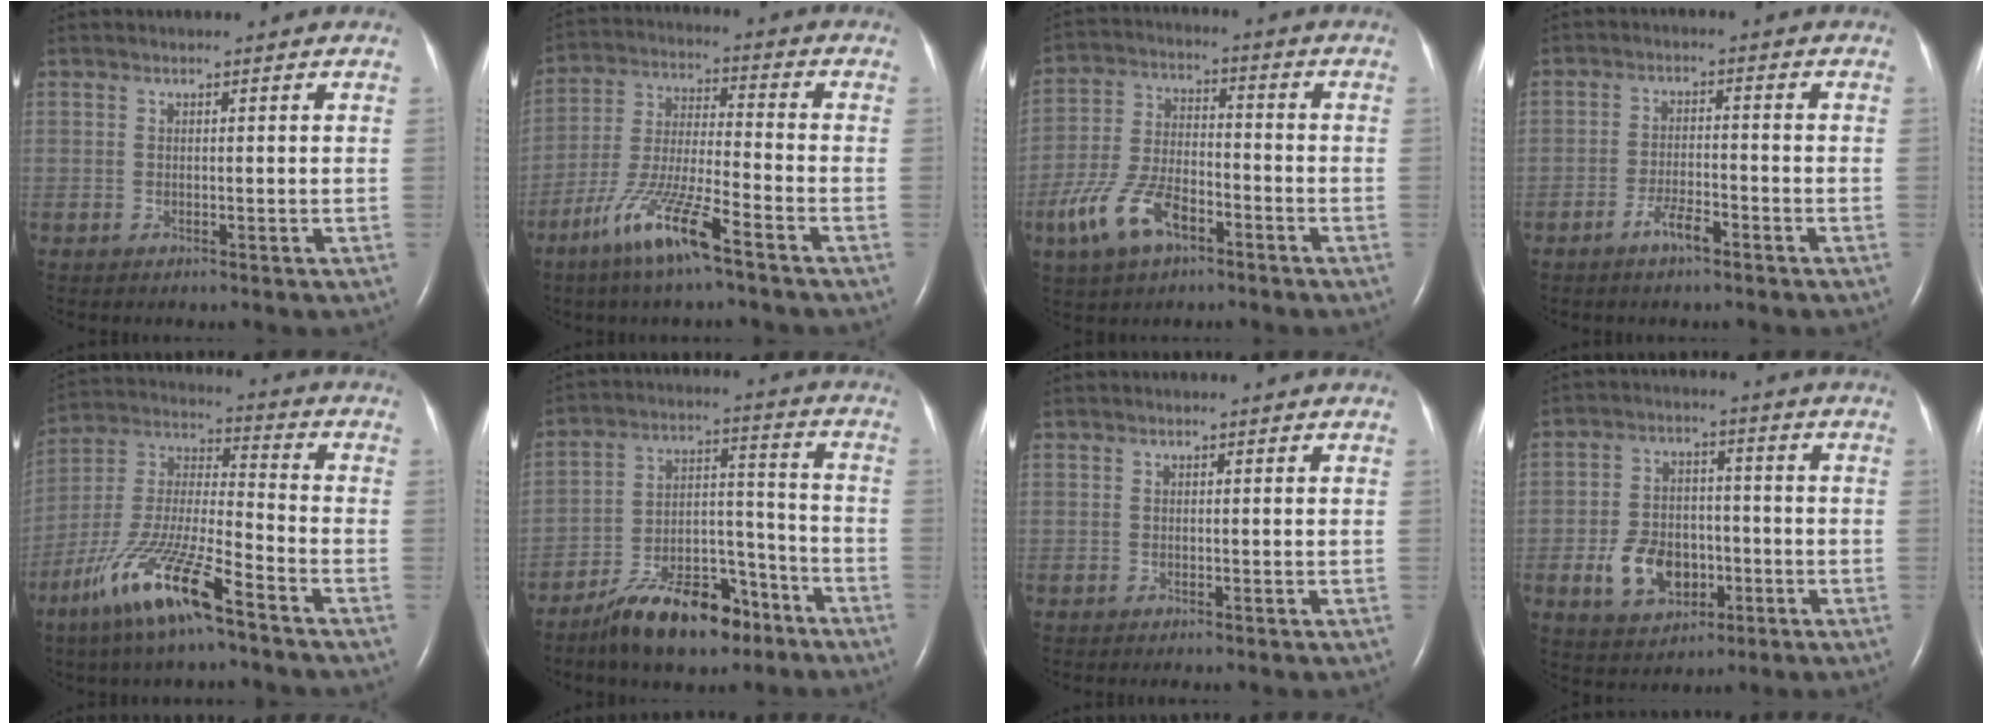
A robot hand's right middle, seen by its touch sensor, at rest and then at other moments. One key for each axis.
{"total": 11.6, "fx": -7.2, "fy": 0.6, "fz": 9.0, "tx": -0.185, "ty": -0.021, "tz": -0.142}
{"total": 10.2, "fx": -5.5, "fy": 4.6, "fz": 7.3, "tx": -0.171, "ty": 0.004, "tz": -0.101}
{"total": 3.6, "fx": -2.5, "fy": 0.7, "fz": 2.5, "tx": -0.045, "ty": 0.001, "tz": -0.047}
{"total": 15.3, "fx": -9.5, "fy": 2.0, "fz": 11.9, "tx": -0.252, "ty": -0.023, "tz": -0.180}
{"total": 13.8, "fx": -9.7, "fy": 5.4, "fz": 8.2, "tx": -0.131, "ty": 0.023, "tz": -0.164}
{"total": 0.0}
{"total": 9.0, "fx": -2.8, "fy": 6.3, "fz": 5.7, "tx": -0.115, "ty": 0.011, "tz": -0.041}